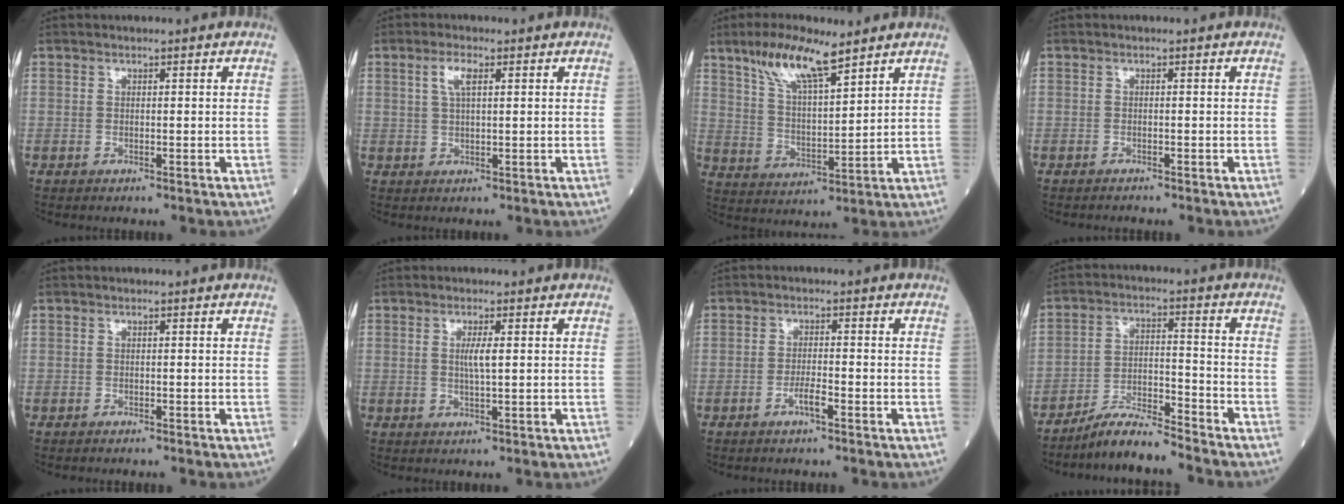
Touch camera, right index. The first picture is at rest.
{"total": 3.2, "force": [1.3, 0.9, 2.9], "torque": [-0.061, 0.006, 0.026]}
{"total": 10.2, "force": [7.2, 1.9, 7.1], "torque": [-0.139, 0.006, 0.136]}
{"total": 0.6, "force": [-0.6, 0.0, 0.0], "torque": [-0.004, -0.003, -0.011]}
{"total": 0.5, "force": [-0.5, 0.1, 0.2], "torque": [-0.004, -0.001, -0.010]}
{"total": 2.5, "force": [0.4, 0.0, 2.4], "torque": [-0.049, -0.002, 0.006]}
{"total": 2.5, "force": [-1.4, 0.2, 2.1], "torque": [-0.036, 0.001, -0.027]}
{"total": 7.6, "force": [-7.0, 0.1, 2.8], "torque": [-0.049, -0.007, -0.129]}